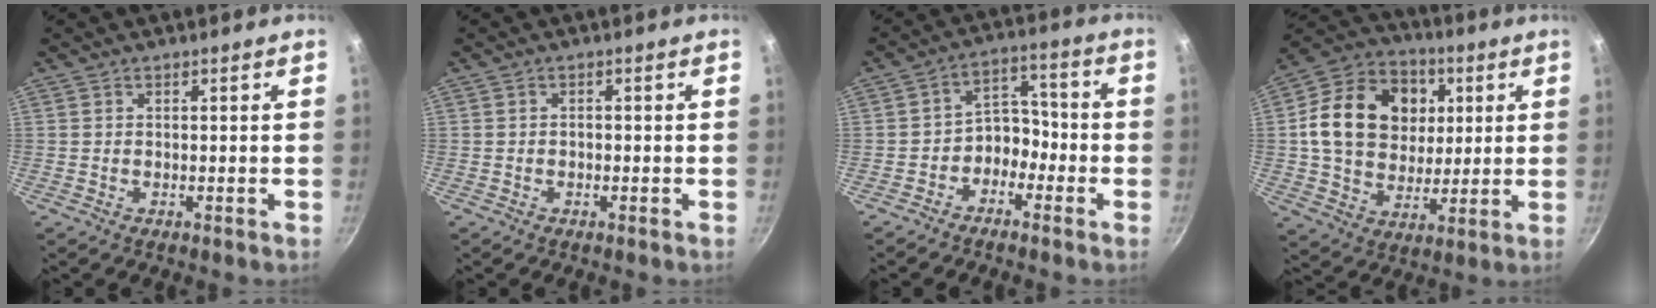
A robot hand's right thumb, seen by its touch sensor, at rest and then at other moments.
{"total": 0.8, "force": [-0.3, 0.6, 0.4], "torque": [-0.007, 0.004, -0.005]}
{"total": 6.4, "force": [-3.2, 4.6, 3.0], "torque": [-0.005, 0.051, -0.063]}
{"total": 19.9, "force": [3.8, 15.6, 11.7], "torque": [-0.177, 0.011, 0.061]}